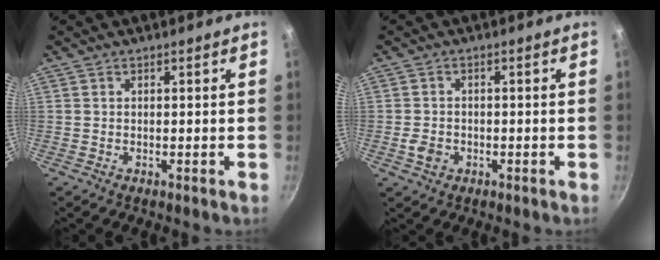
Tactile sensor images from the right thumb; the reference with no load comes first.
{"total": 3.0, "force": [-1.0, 2.4, 1.5], "torque": [-0.024, 0.006, -0.015]}